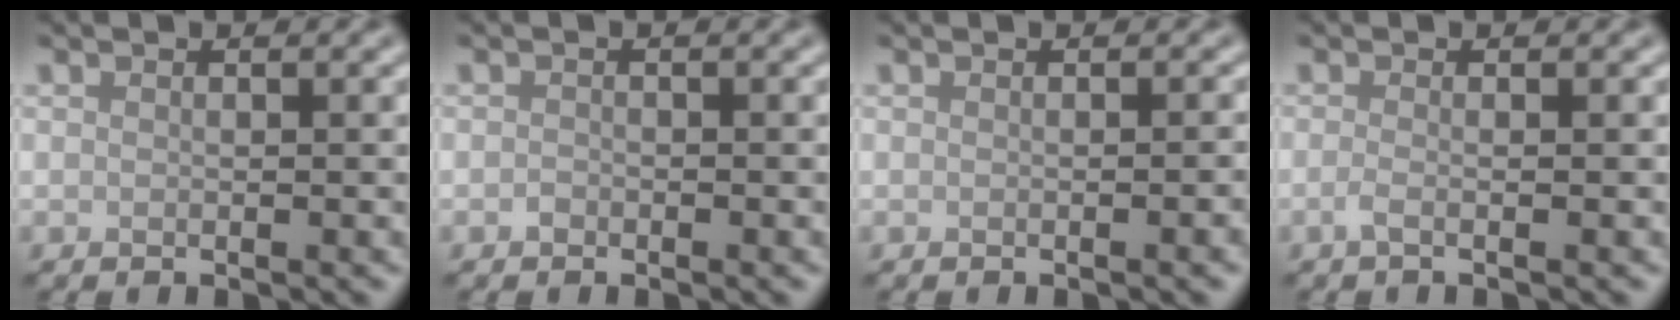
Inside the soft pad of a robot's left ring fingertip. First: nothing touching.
{"total": 0.5, "force": [-0.3, 0.4, 0.1], "torque": [0.000, -0.003, -0.008]}
{"total": 1.3, "force": [-0.3, 0.3, 1.2], "torque": [-0.010, 0.001, -0.005]}
{"total": 1.3, "force": [-0.4, 0.5, 1.1], "torque": [-0.018, -0.005, -0.013]}